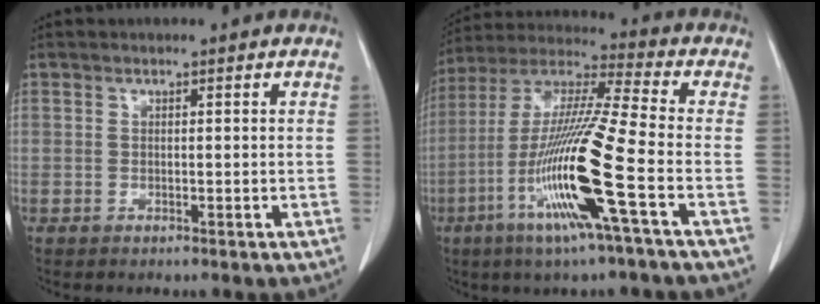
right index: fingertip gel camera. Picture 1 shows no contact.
{"total": 17.7, "force": [-6.2, -0.8, 16.5], "torque": [-0.339, -0.021, -0.127]}